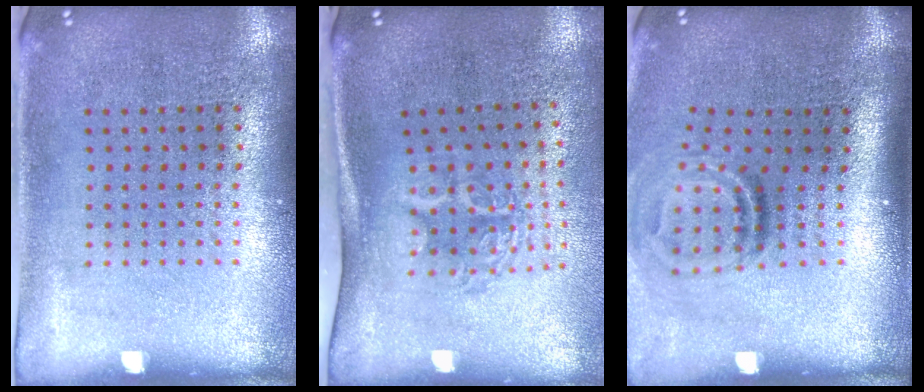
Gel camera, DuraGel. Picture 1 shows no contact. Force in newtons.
{"total": 1.8, "press": 1.2, "slide": 1.4}
{"total": 1.8, "press": 1.0, "slide": 1.5}